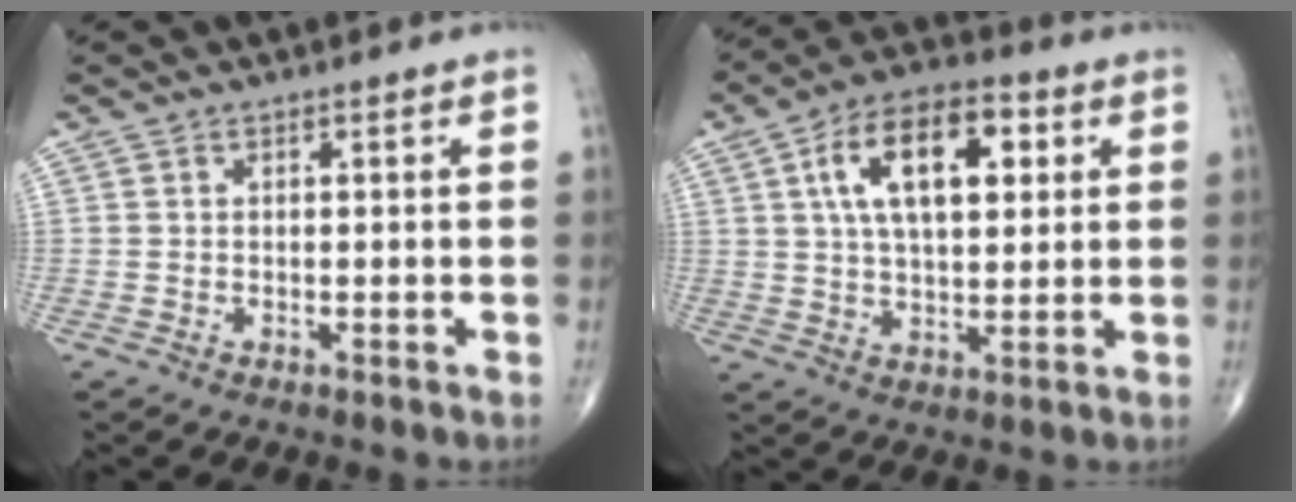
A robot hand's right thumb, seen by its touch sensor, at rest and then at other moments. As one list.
[{"total": 15.8, "force": [4.7, 8.0, 12.7], "torque": [-0.196, 0.006, 0.076]}]